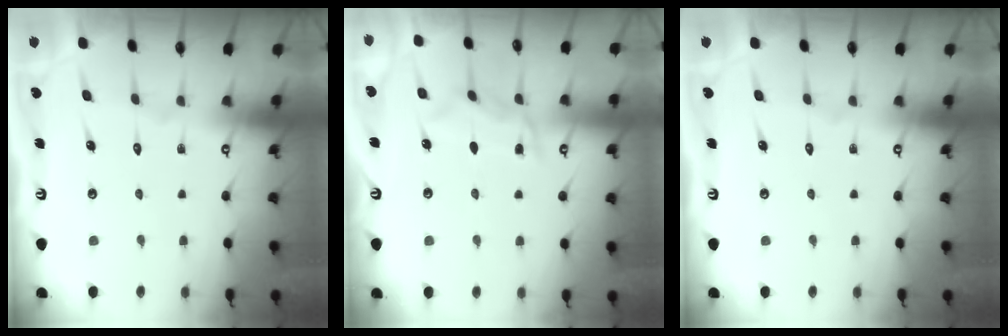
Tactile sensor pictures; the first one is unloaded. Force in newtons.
{"total": 6.8, "press": 6.8, "slide": 0.9}
{"total": 0.0}